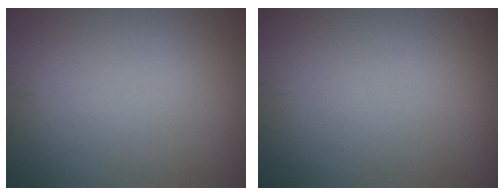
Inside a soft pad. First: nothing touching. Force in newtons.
{"total": 0.0}